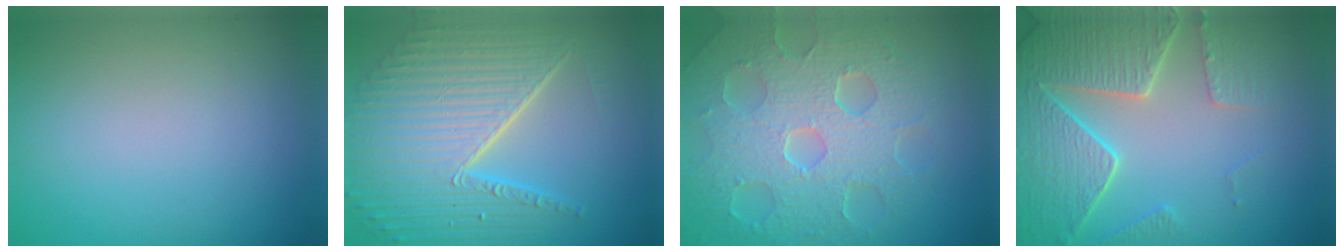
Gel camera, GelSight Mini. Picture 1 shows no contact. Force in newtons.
{"total": 10.2, "press": 6.5, "slide": 7.9}
{"total": 8.6, "press": 6.1, "slide": 6.1}
{"total": 6.7, "press": 5.4, "slide": 4.0}